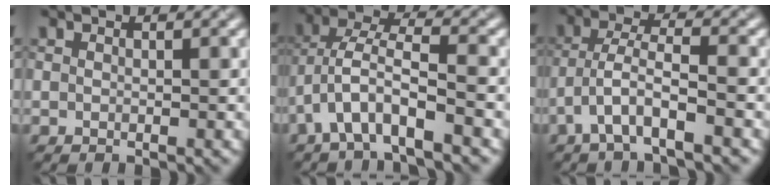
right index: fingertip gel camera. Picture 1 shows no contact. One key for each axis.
{"total": 5.1, "fx": -2.5, "fy": 1.3, "fz": 4.2, "tx": -0.080, "ty": 0.020, "tz": -0.055}
{"total": 4.2, "fx": -2.3, "fy": 0.8, "fz": 3.4, "tx": -0.067, "ty": 0.014, "tz": -0.050}